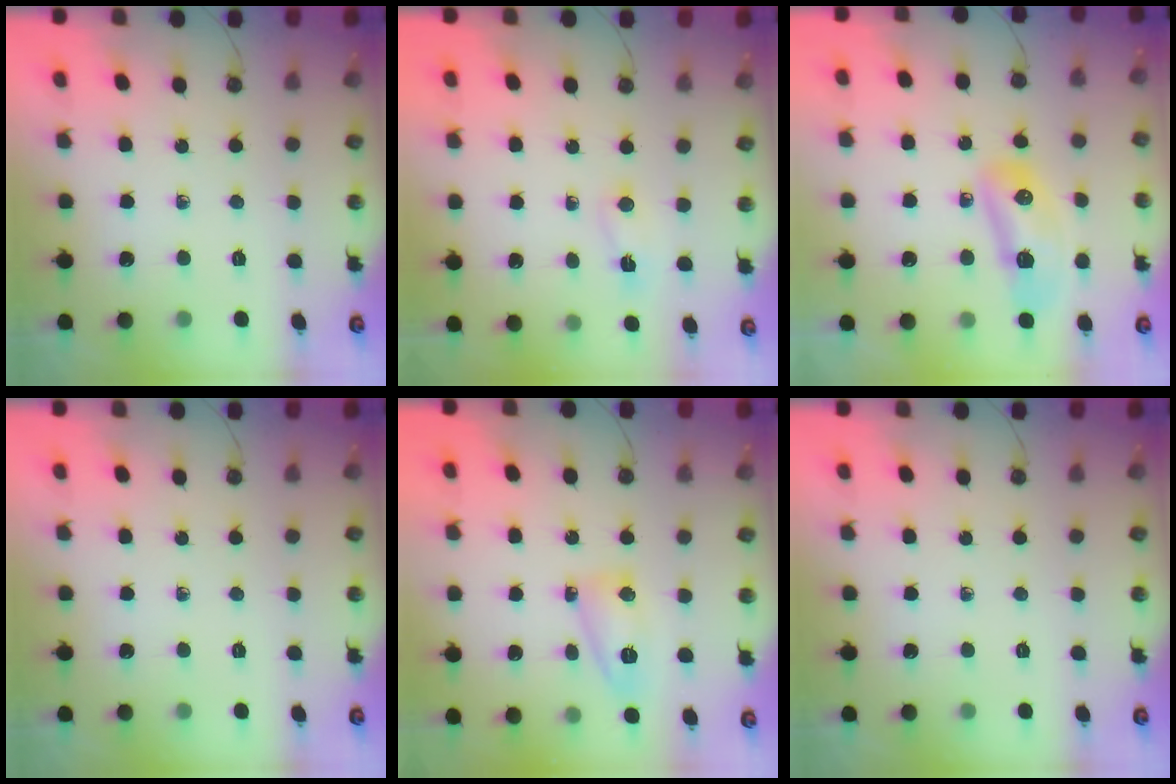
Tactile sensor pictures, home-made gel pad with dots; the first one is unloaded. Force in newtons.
{"total": 2.4, "press": 2.4, "slide": 0.5}
{"total": 20.0, "press": 14.4, "slide": 13.8}
{"total": 0.0}
{"total": 6.3, "press": 6.2, "slide": 1.1}
{"total": 0.0}